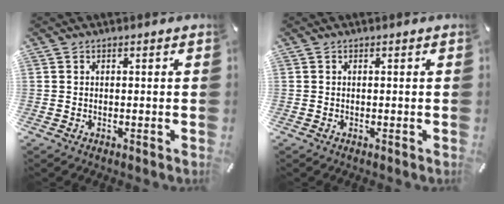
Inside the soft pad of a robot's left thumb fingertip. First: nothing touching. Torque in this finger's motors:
{"motor_torque": [0.00, 0.00, 0.00, 0.00, 0.00]}